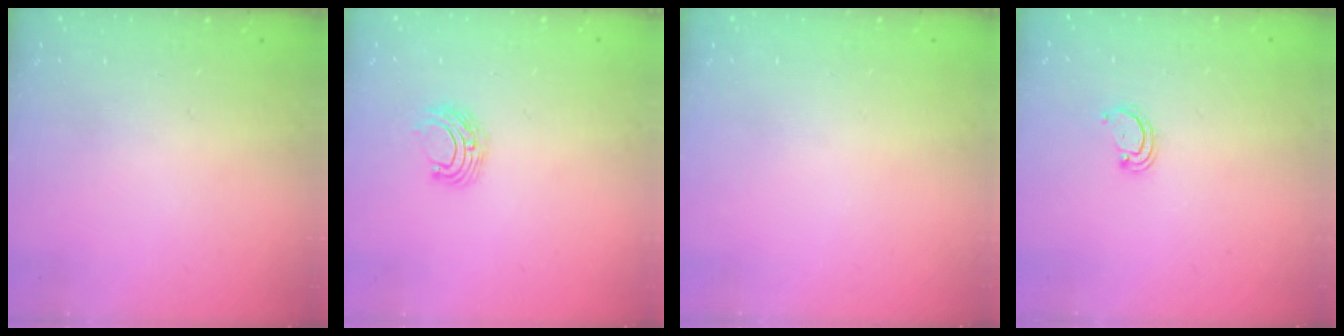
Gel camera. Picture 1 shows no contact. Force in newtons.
{"total": 6.3, "press": 6.3, "slide": 0.5}
{"total": 0.0}
{"total": 2.2, "press": 2.2, "slide": 0.2}